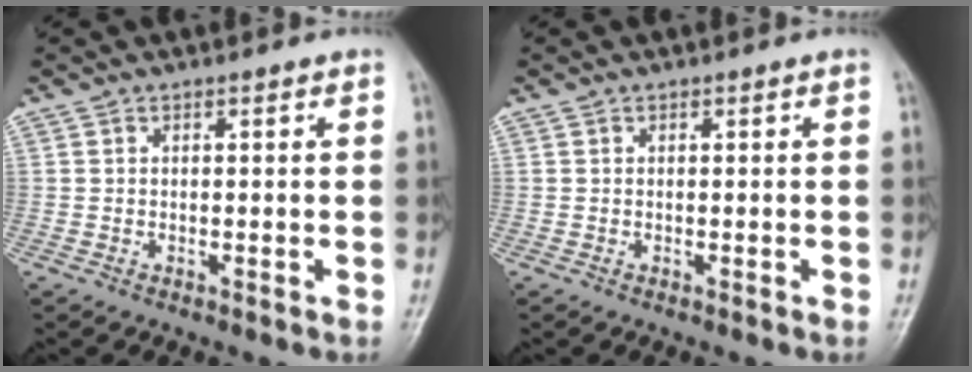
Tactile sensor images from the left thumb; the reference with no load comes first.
{"total": 0.0}